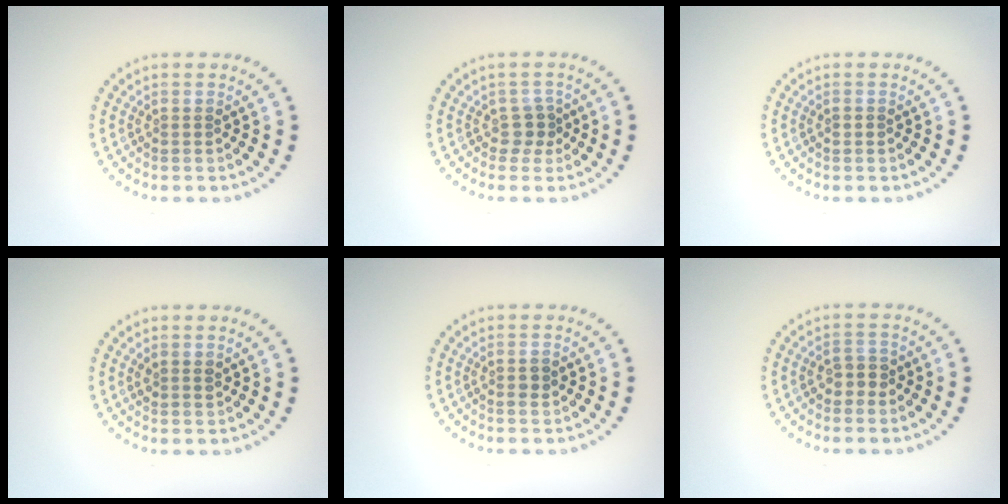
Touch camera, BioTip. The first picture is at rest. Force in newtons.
{"total": 1.7, "press": 1.2, "slide": 1.2}
{"total": 0.8, "press": 0.8, "slide": 0.1}
{"total": 1.1, "press": 1.0, "slide": 0.5}
{"total": 1.1, "press": 1.1, "slide": 0.2}
{"total": 1.9, "press": 1.9, "slide": 0.6}